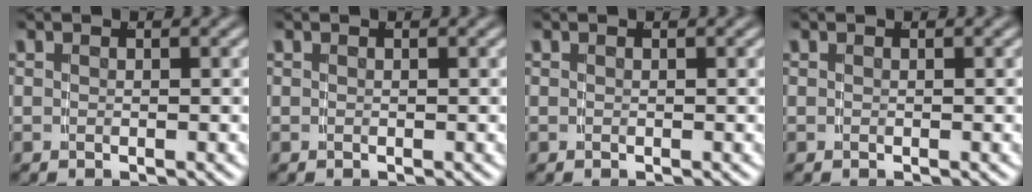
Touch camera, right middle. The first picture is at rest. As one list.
[{"total": 0.0}, {"total": 0.0}, {"total": 0.0}]